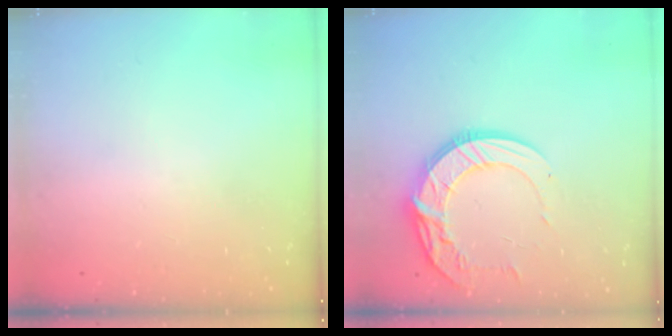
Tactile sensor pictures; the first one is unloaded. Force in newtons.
{"total": 13.6, "press": 13.5, "slide": 1.2}